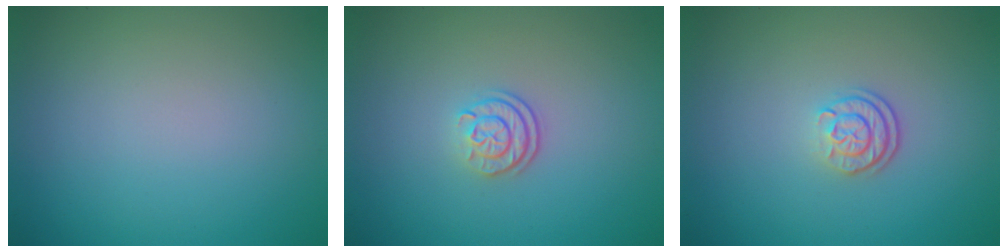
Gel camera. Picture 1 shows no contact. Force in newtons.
{"total": 2.3, "press": 1.7, "slide": 1.5}
{"total": 2.1, "press": 1.8, "slide": 1.2}